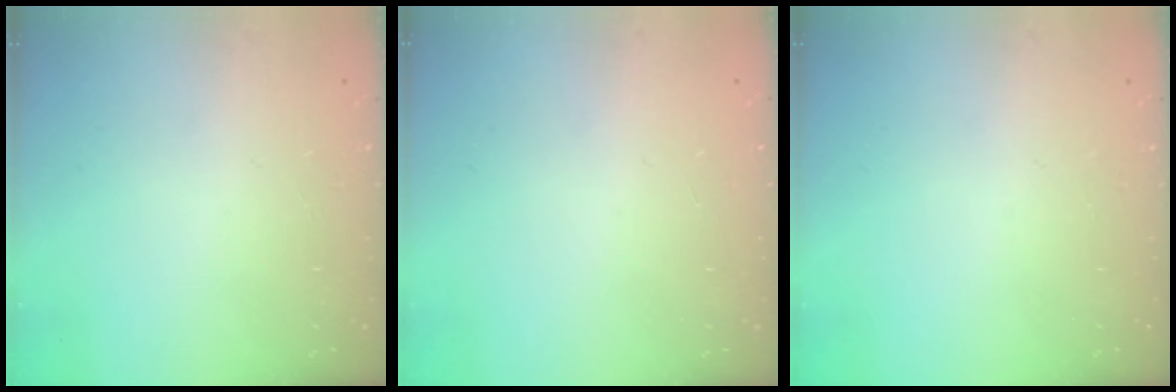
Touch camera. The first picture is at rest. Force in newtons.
{"total": 0.9, "press": 0.9, "slide": 0.0}
{"total": 0.0}